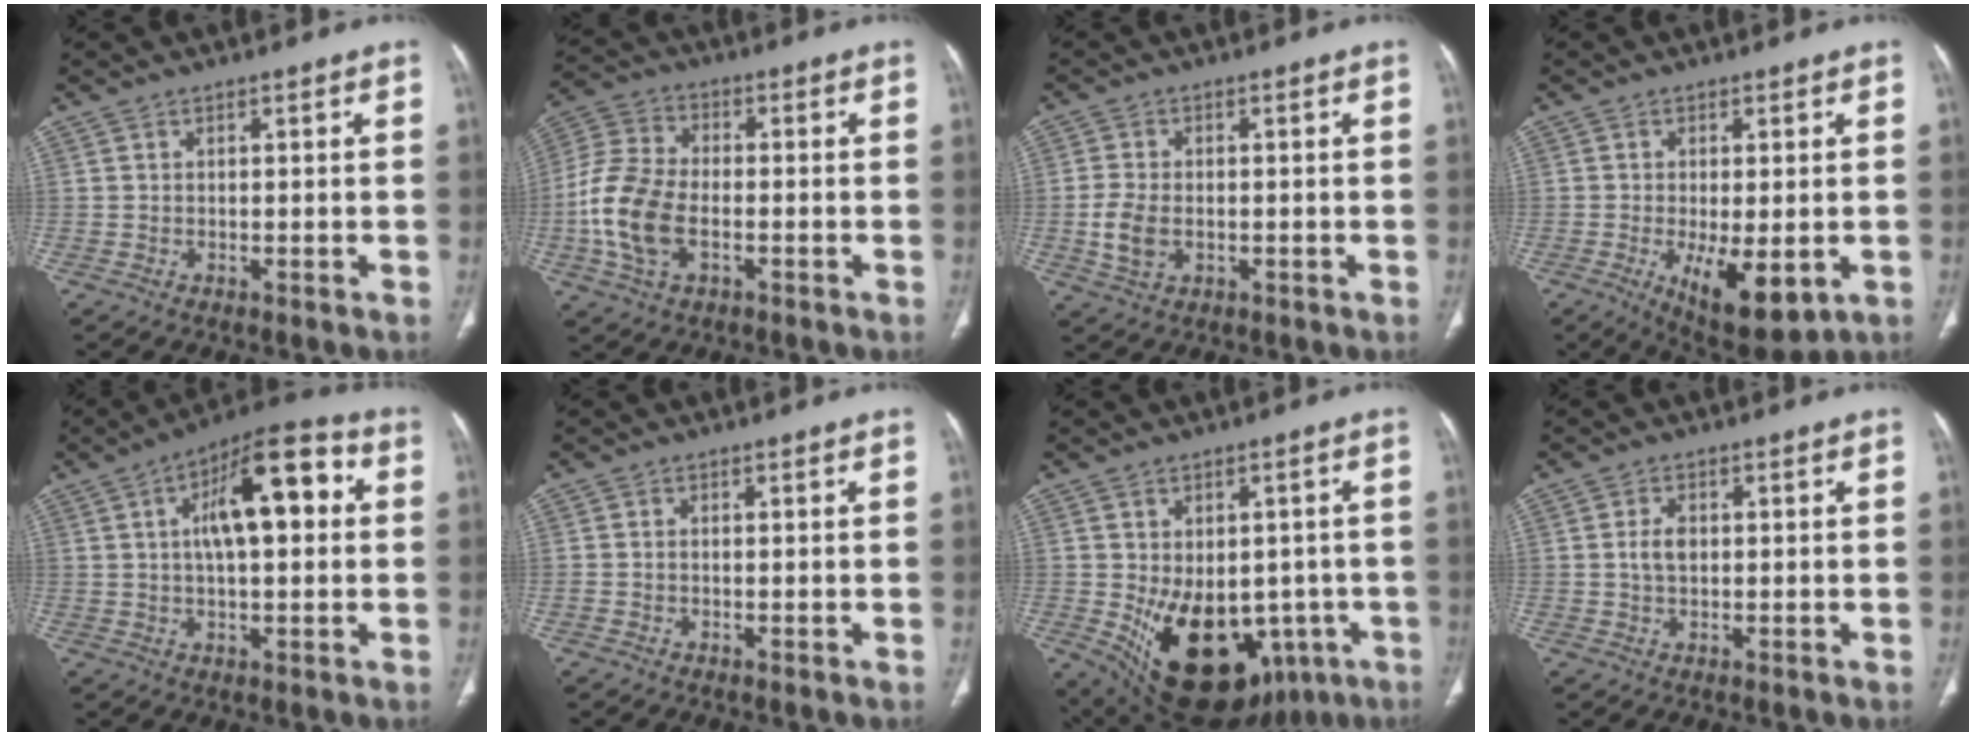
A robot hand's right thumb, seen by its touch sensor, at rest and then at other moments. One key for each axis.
{"total": 12.9, "fx": -3.0, "fy": 7.6, "fz": 10.1, "tx": -0.223, "ty": 0.017, "tz": -0.063}
{"total": 5.7, "fx": -1.0, "fy": 3.7, "fz": 4.2, "tx": -0.093, "ty": 0.000, "tz": -0.016}
{"total": 10.2, "fx": -2.9, "fy": 4.1, "fz": 8.9, "tx": -0.134, "ty": -0.019, "tz": -0.031}
{"total": 15.3, "fx": 3.0, "fy": 6.2, "fz": 13.6, "tx": -0.197, "ty": 0.026, "tz": 0.040}
{"total": 0.7, "fx": -0.2, "fy": 0.5, "fz": 0.5, "tx": -0.016, "ty": 0.001, "tz": -0.004}
{"total": 21.1, "fx": -6.3, "fy": 13.8, "fz": 14.7, "tx": -0.209, "ty": -0.006, "tz": -0.055}
{"total": 3.1, "fx": 0.2, "fy": 2.0, "fz": 2.4, "tx": -0.047, "ty": 0.003, "tz": 0.004}